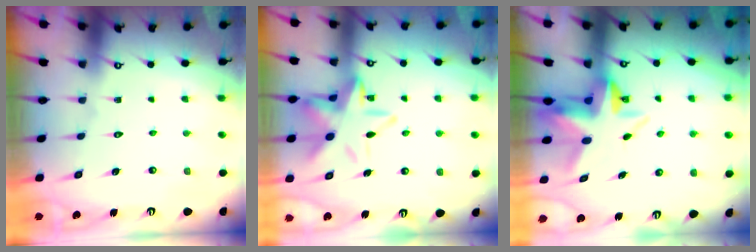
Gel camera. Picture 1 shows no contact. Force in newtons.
{"total": 14.4, "press": 14.3, "slide": 1.3}
{"total": 6.2, "press": 6.1, "slide": 1.2}